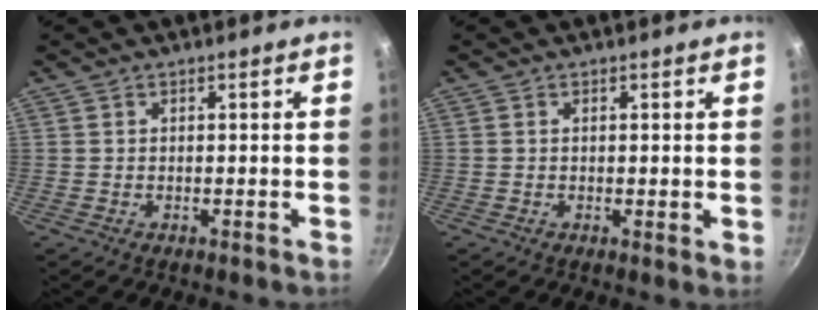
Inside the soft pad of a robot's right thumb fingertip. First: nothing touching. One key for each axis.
{"total": 1.5, "fx": 0.2, "fy": 0.5, "fz": 1.3, "tx": -0.018, "ty": -0.003, "tz": 0.000}